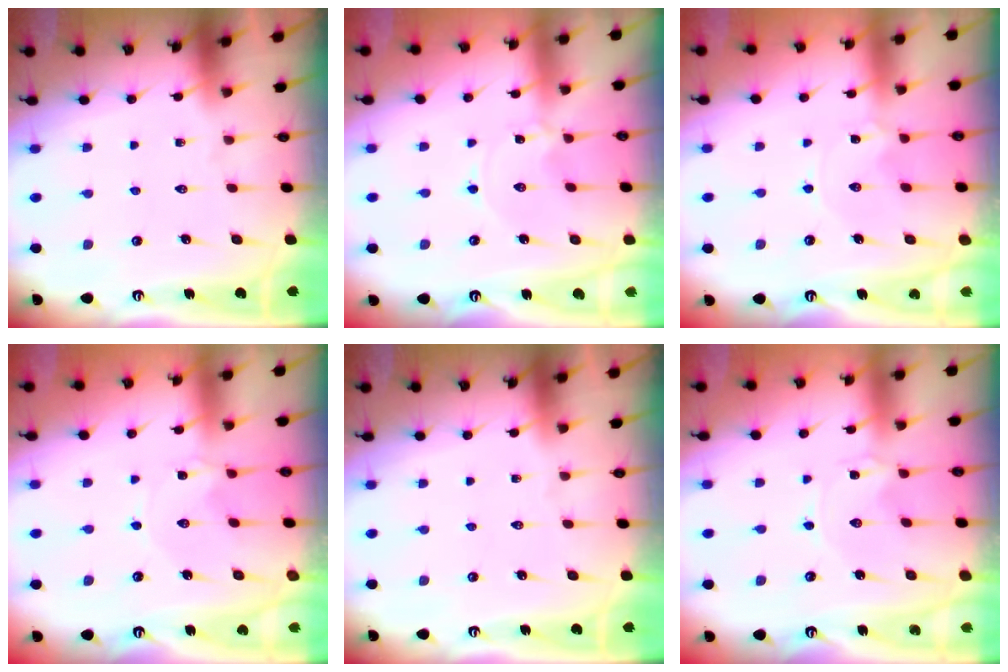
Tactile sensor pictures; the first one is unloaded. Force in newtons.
{"total": 0.0}
{"total": 1.4, "press": 1.4, "slide": 0.2}
{"total": 0.5, "press": 0.5, "slide": 0.2}
{"total": 0.0}
{"total": 0.0}